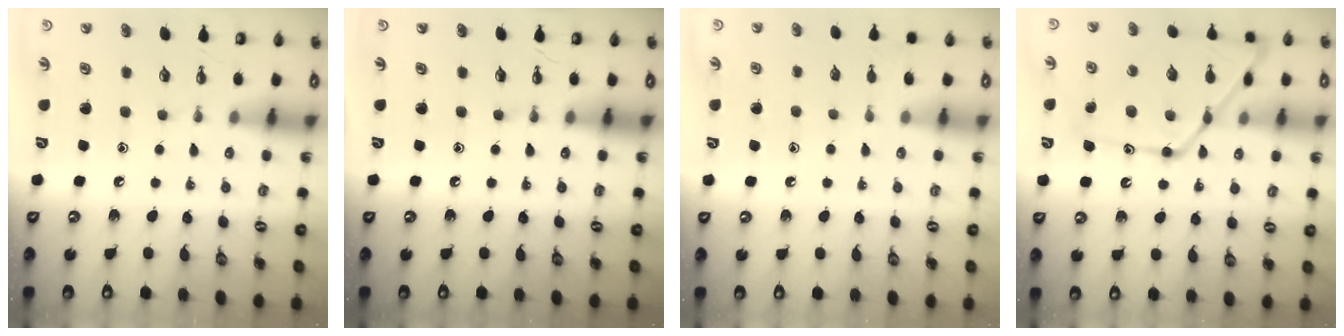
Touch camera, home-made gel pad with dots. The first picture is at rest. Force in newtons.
{"total": 0.0}
{"total": 4.0, "press": 4.0, "slide": 0.5}
{"total": 18.7, "press": 18.6, "slide": 1.7}